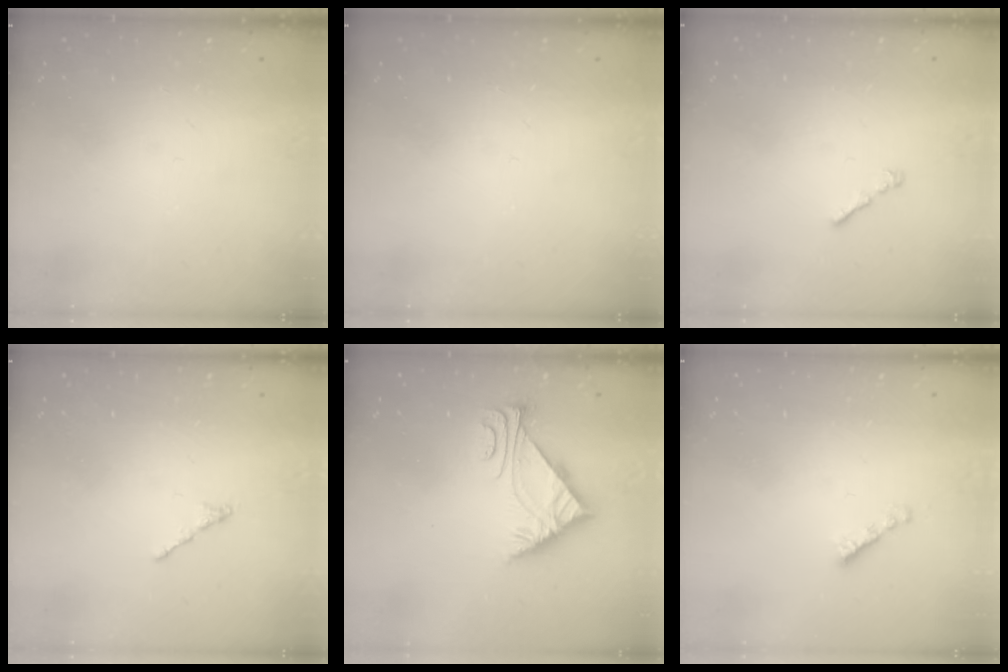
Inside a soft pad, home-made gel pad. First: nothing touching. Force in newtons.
{"total": 0.0}
{"total": 1.0, "press": 0.9, "slide": 0.5}
{"total": 0.5, "press": 0.4, "slide": 0.3}
{"total": 5.8, "press": 5.7, "slide": 0.6}
{"total": 2.1, "press": 2.1, "slide": 0.3}